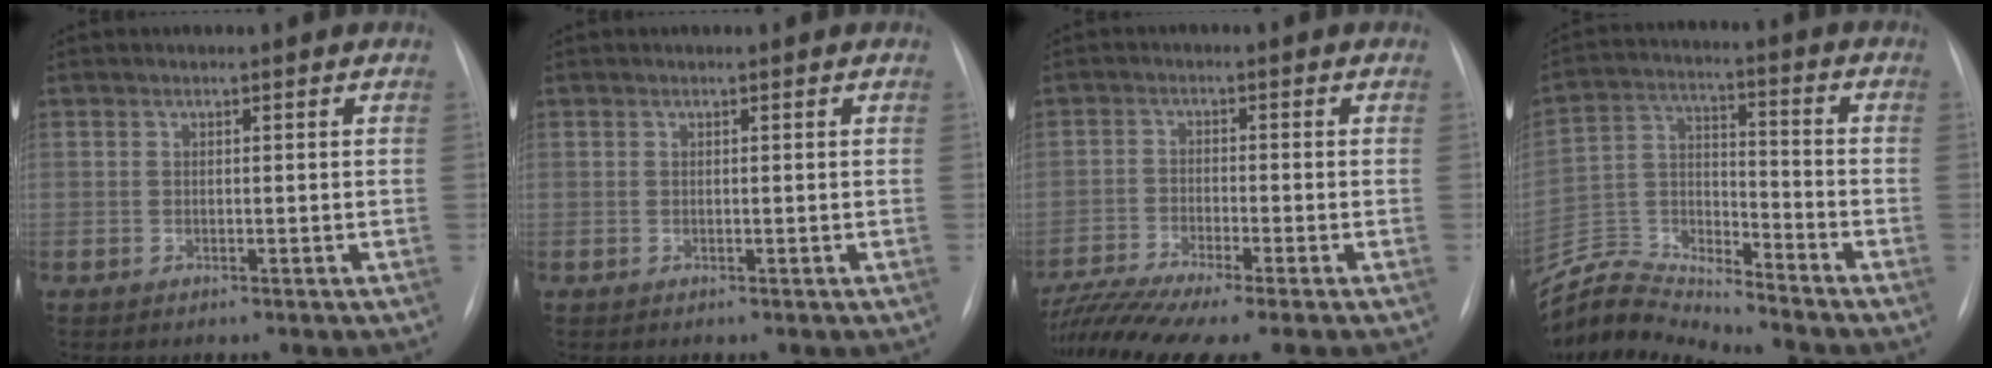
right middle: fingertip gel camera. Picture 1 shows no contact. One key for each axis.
{"total": 0.0}
{"total": 10.3, "fx": -8.7, "fy": -0.8, "fz": 5.3, "tx": -0.093, "ty": -0.019, "tz": -0.145}
{"total": 11.8, "fx": -11.7, "fy": -1.1, "fz": -0.4, "tx": 0.000, "ty": 0.040, "tz": -0.229}